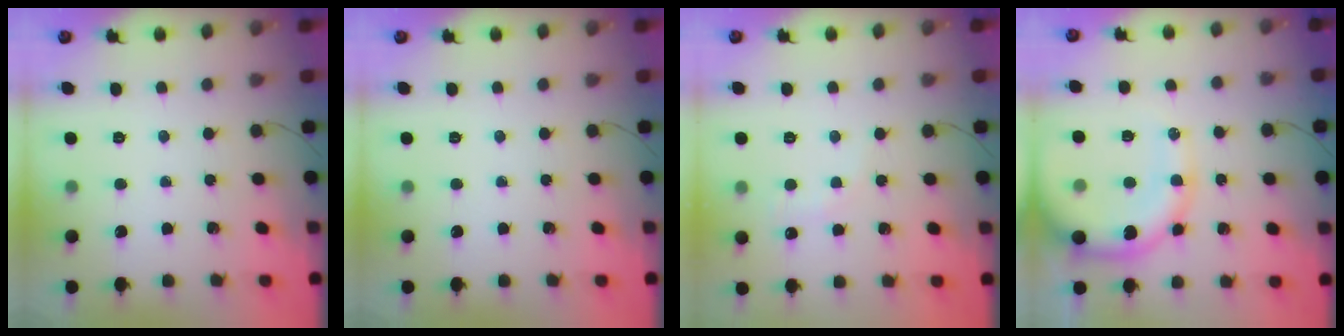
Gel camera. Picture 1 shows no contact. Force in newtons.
{"total": 0.0}
{"total": 3.6, "press": 3.4, "slide": 1.2}
{"total": 12.5, "press": 12.0, "slide": 3.3}